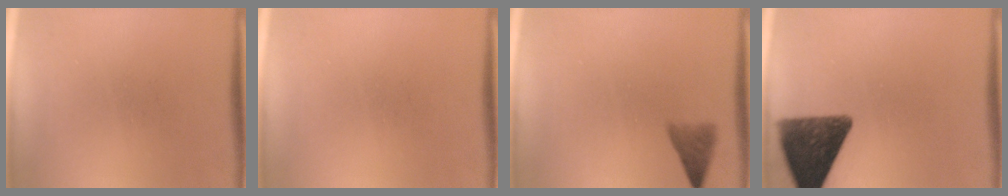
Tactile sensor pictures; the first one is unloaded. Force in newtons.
{"total": 0.0}
{"total": 2.6}
{"total": 12.0}